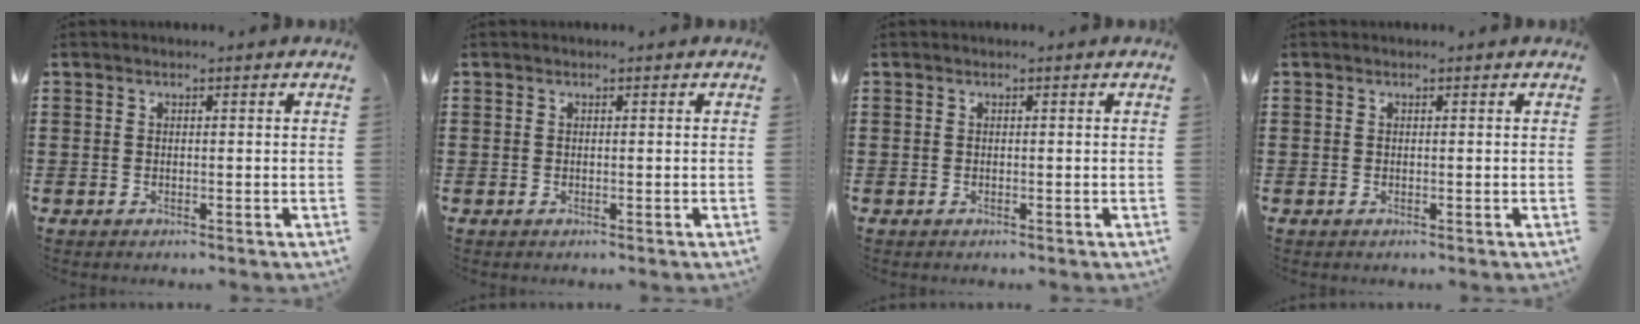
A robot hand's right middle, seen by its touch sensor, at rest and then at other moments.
{"total": 0.0}
{"total": 0.0}
{"total": 0.0}